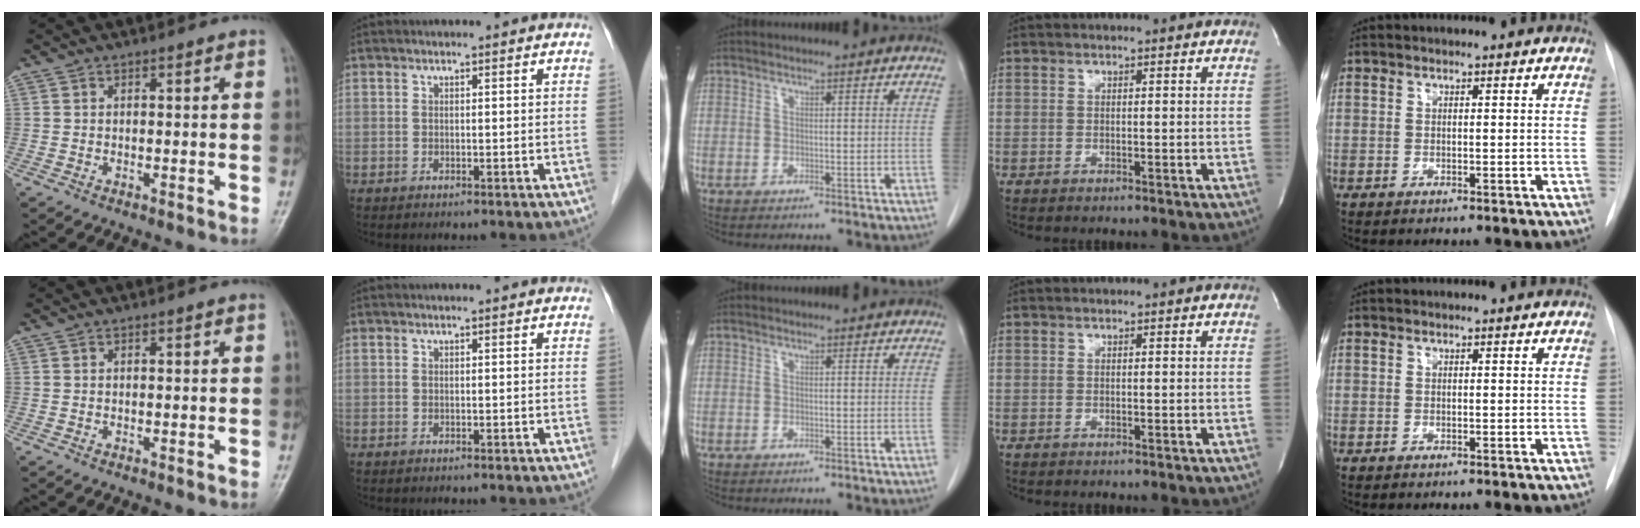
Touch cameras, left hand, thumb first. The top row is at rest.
{}